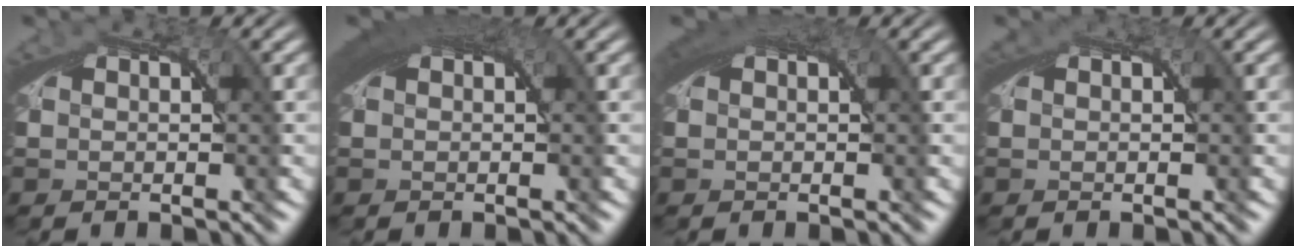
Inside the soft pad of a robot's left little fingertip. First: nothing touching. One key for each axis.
{"total": 3.9, "fx": 1.7, "fy": 1.4, "fz": 3.2, "tx": -0.045, "ty": 0.014, "tz": 0.022}
{"total": 2.8, "fx": 1.4, "fy": 1.0, "fz": 2.2, "tx": -0.034, "ty": 0.012, "tz": 0.018}
{"total": 0.8, "fx": 0.4, "fy": 0.5, "fz": 0.5, "tx": -0.006, "ty": 0.002, "tz": 0.005}